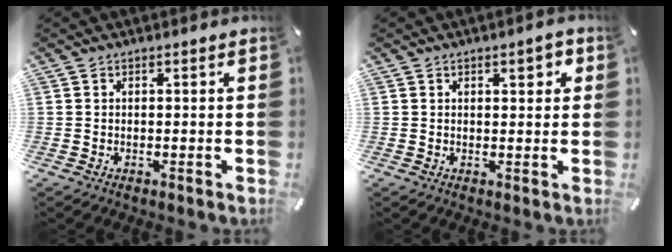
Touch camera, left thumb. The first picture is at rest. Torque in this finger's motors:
{"motor_torque": [0.32, 0.34, 0.11, -0.18, 0.00]}